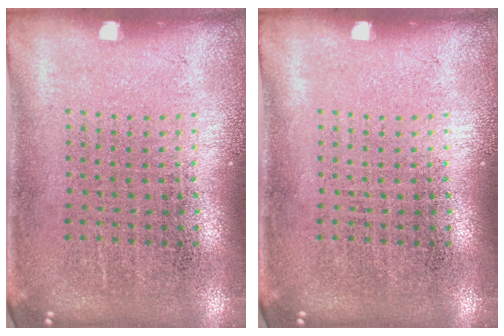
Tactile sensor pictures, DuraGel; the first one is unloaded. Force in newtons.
{"total": 0.0}